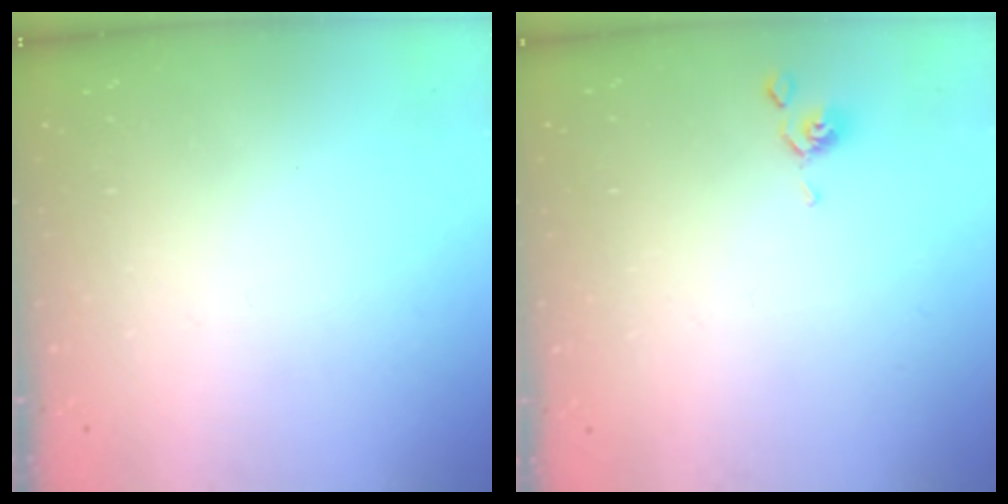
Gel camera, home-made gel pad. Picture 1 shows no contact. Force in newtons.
{"total": 1.8, "press": 1.8, "slide": 0.2}